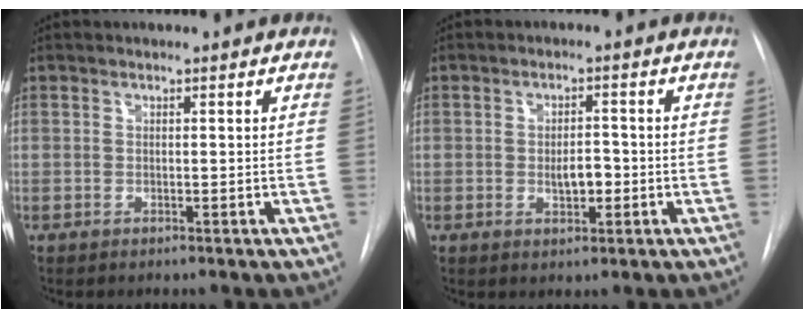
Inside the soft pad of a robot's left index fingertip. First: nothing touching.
{"total": 3.7, "force": [-1.7, 1.5, 2.9], "torque": [-0.041, -0.003, -0.021]}